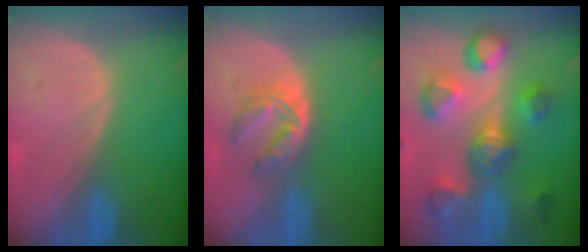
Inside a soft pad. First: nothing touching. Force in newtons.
{"total": 6.2, "press": 5.0, "slide": 3.6}
{"total": 10.5, "press": 10.0, "slide": 3.3}